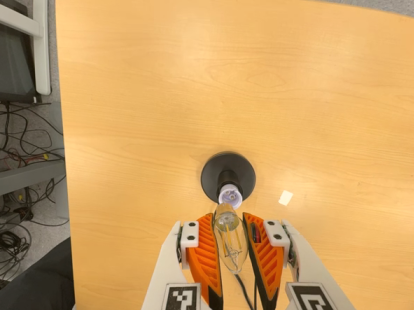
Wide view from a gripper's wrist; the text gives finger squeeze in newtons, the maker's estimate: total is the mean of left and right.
{"total": 17.7, "left": 18.8, "right": 16.6}